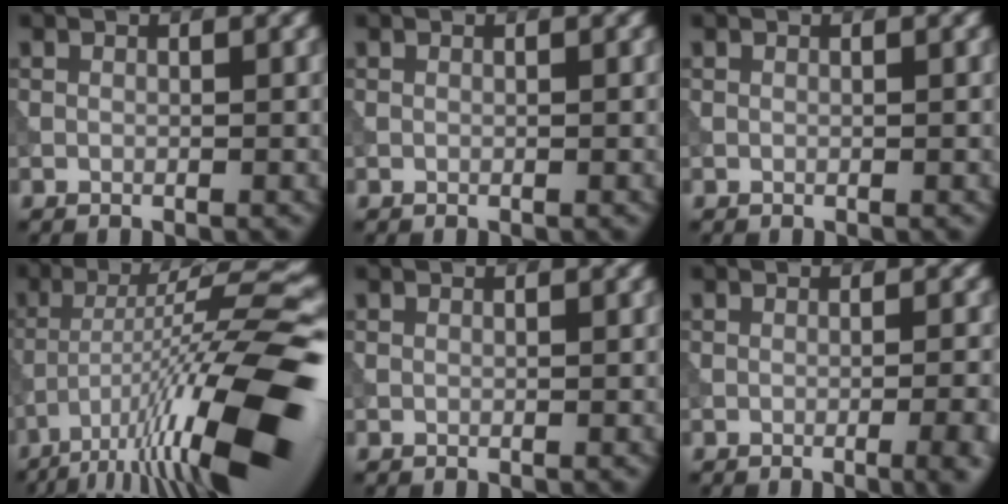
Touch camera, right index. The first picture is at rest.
{"total": 0.0}
{"total": 0.0}
{"total": 15.2, "force": [-6.9, 3.0, 13.2], "torque": [-0.223, 0.010, -0.107]}
{"total": 0.0}
{"total": 4.6, "force": [-1.6, 1.8, 3.9], "torque": [-0.025, 0.011, -0.013]}